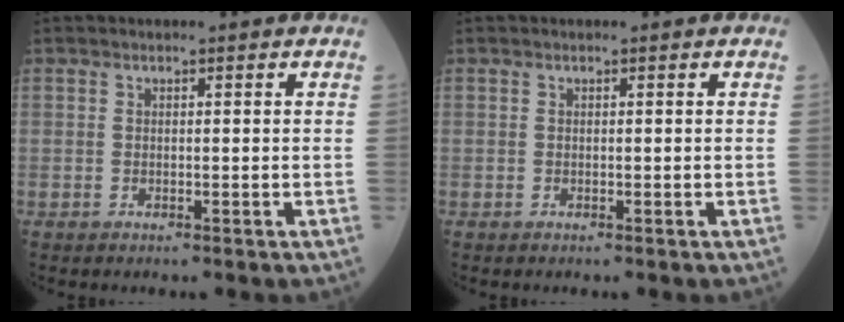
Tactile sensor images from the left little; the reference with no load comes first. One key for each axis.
{"total": 0.0}